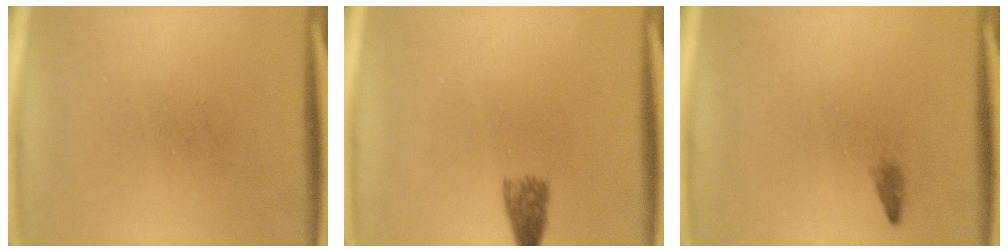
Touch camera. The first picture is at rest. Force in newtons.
{"total": 2.7}
{"total": 0.8}